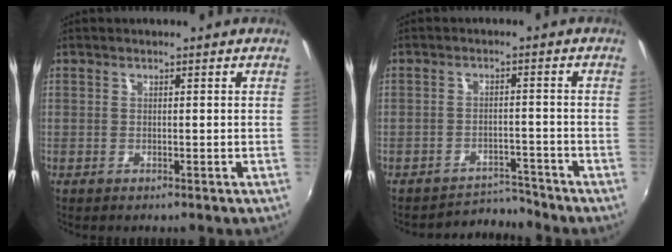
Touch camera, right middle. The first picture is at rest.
{"total": 5.2, "force": [-5.1, 0.1, -1.1], "torque": [0.005, 0.011, -0.082]}